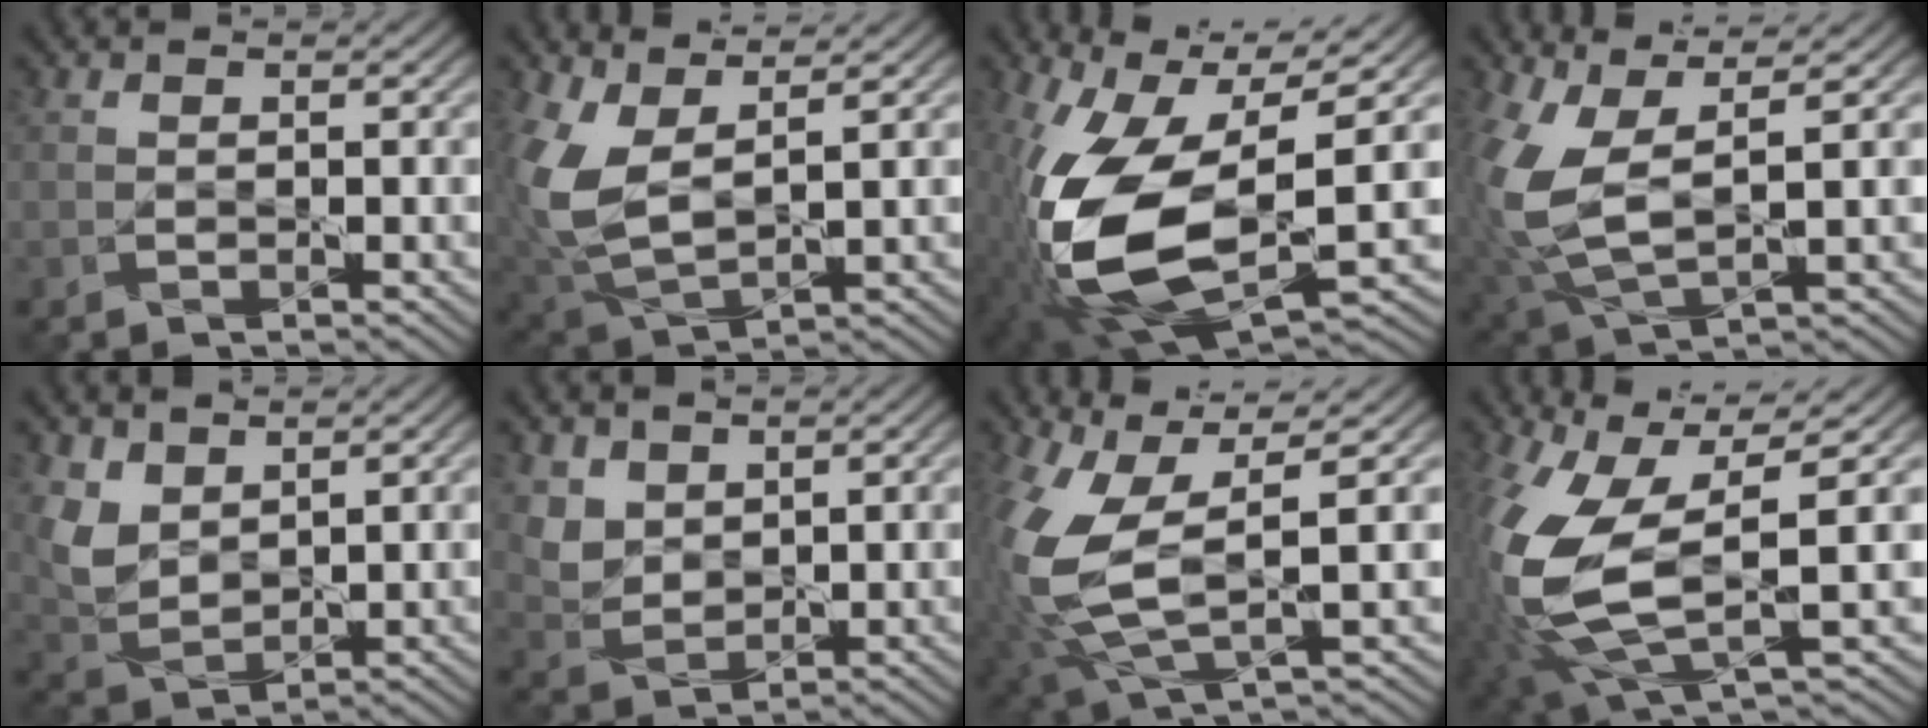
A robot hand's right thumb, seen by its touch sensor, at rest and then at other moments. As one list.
[{"total": 8.6, "force": [2.7, 4.5, 6.8], "torque": [-0.178, -0.010, 0.053]}, {"total": 16.5, "force": [-2.0, 8.5, 13.9], "torque": [-0.309, -0.033, -0.027]}, {"total": 9.6, "force": [1.2, 4.8, 8.3], "torque": [-0.213, -0.014, 0.027]}, {"total": 5.5, "force": [3.0, 3.5, 3.0], "torque": [-0.081, -0.010, 0.066]}, {"total": 4.2, "force": [2.5, 2.9, 1.7], "torque": [-0.054, -0.010, 0.054]}, {"total": 11.9, "force": [0.3, 5.8, 10.4], "torque": [-0.266, -0.026, 0.017]}, {"total": 14.0, "force": [-0.1, 7.0, 12.1], "torque": [-0.308, -0.044, 0.017]}]